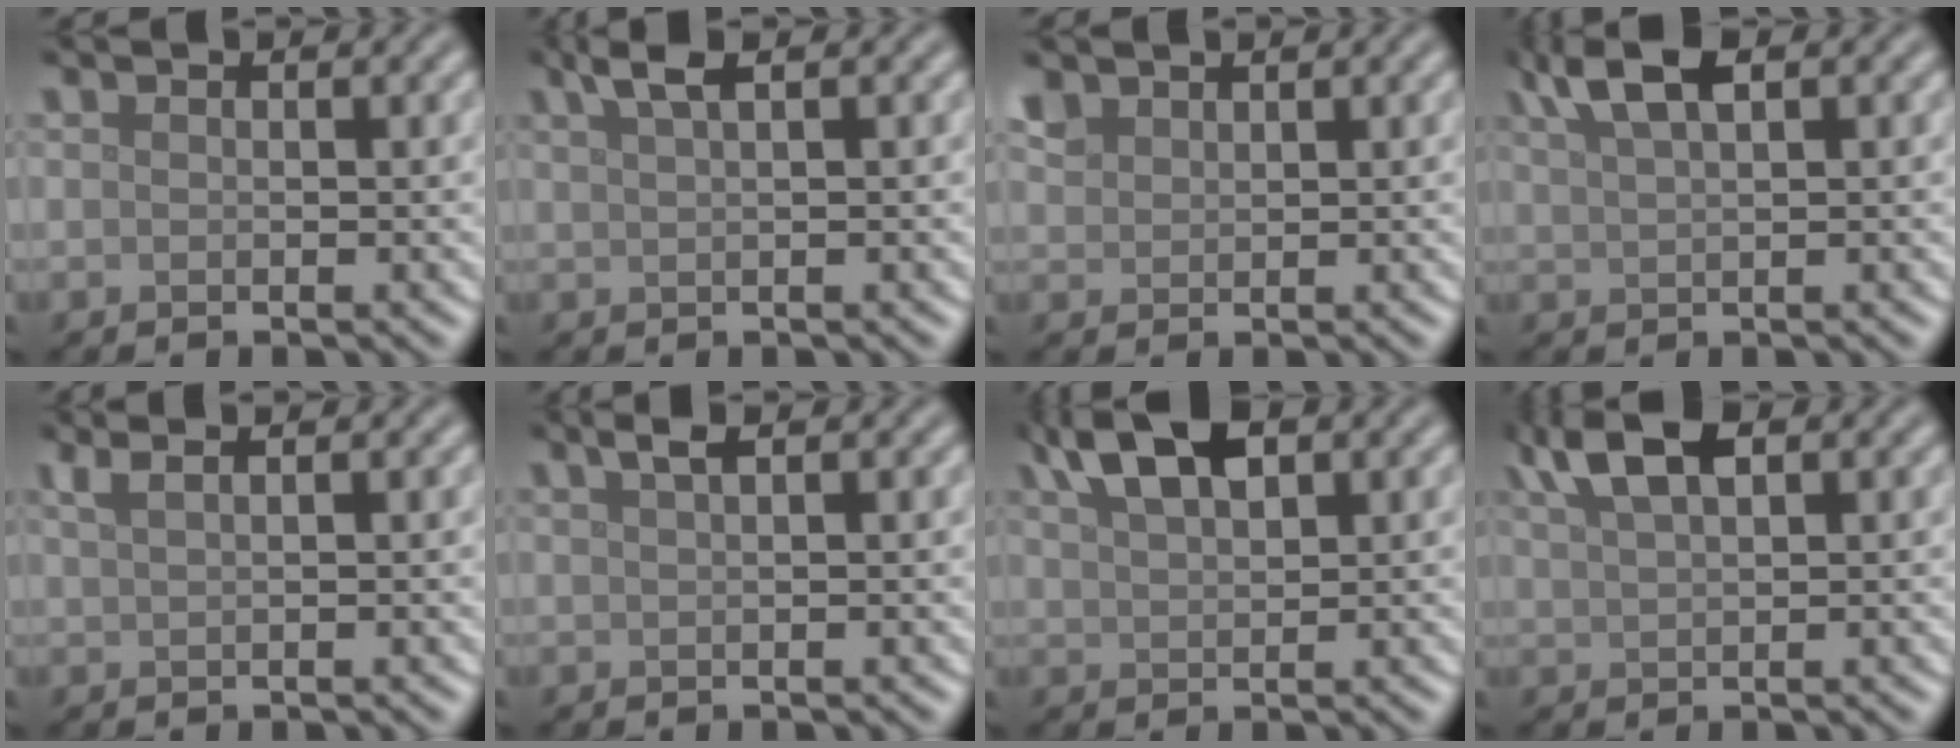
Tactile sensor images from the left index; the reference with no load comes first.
{"total": 2.3, "force": [1.4, 0.6, 1.8], "torque": [-0.023, 0.007, 0.024]}
{"total": 1.6, "force": [1.4, 0.8, 0.3], "torque": [-0.012, 0.006, 0.033]}
{"total": 3.8, "force": [2.3, 1.2, 2.8], "torque": [-0.053, 0.012, 0.045]}
{"total": 2.5, "force": [1.6, 1.0, 1.7], "torque": [-0.020, 0.007, 0.010]}
{"total": 1.6, "force": [0.9, 0.4, 1.2], "torque": [-0.020, 0.006, 0.014]}
{"total": 5.4, "force": [3.0, 2.4, 3.8], "torque": [-0.073, 0.016, 0.054]}
{"total": 4.6, "force": [2.6, 1.8, 3.2], "torque": [-0.065, 0.015, 0.048]}